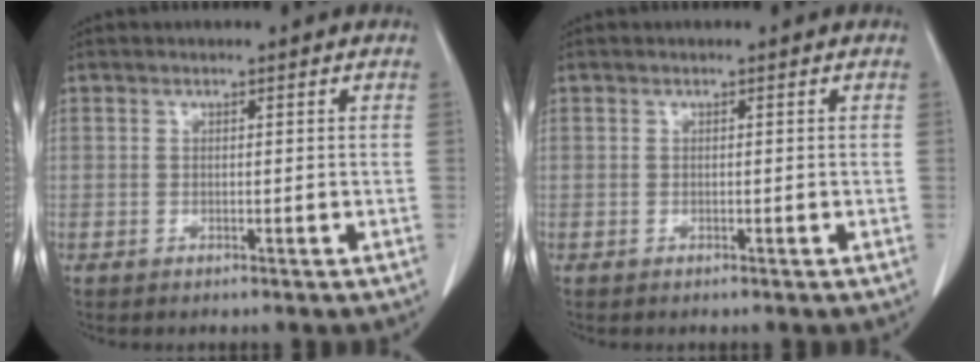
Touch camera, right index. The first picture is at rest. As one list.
[{"total": 0.0}]